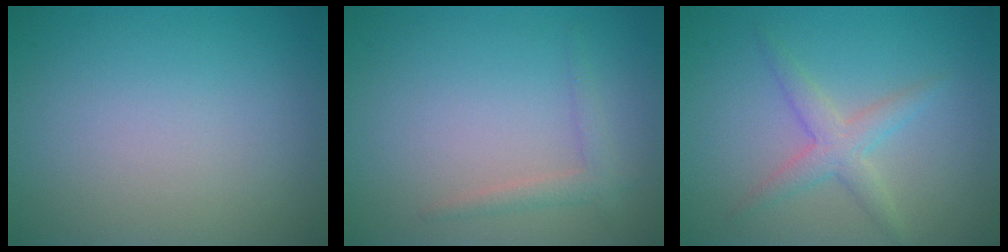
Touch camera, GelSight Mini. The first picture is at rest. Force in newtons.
{"total": 1.5, "press": 1.4, "slide": 0.1}
{"total": 2.6, "press": 2.6, "slide": 0.2}